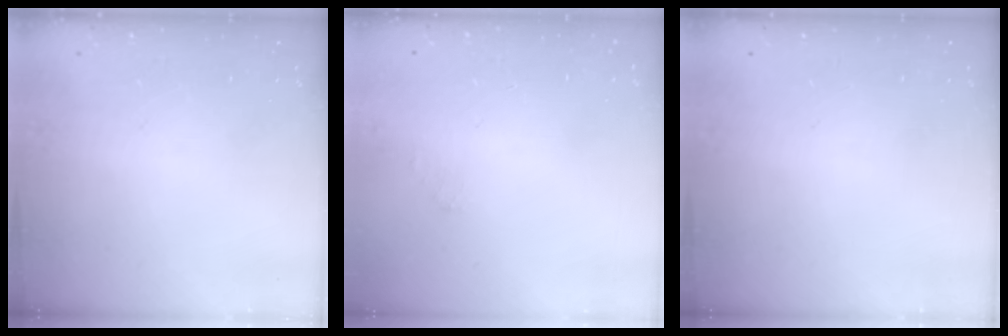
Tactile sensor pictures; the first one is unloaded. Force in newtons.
{"total": 1.4, "press": 1.4, "slide": 0.2}
{"total": 0.0}